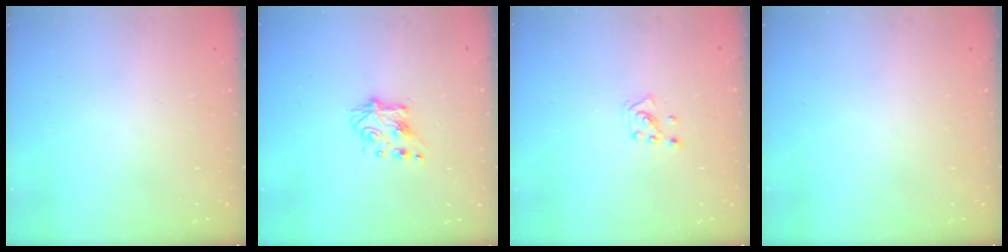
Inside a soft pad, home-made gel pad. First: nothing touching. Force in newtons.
{"total": 6.4, "press": 6.3, "slide": 0.9}
{"total": 2.7, "press": 2.7, "slide": 0.5}
{"total": 0.0}